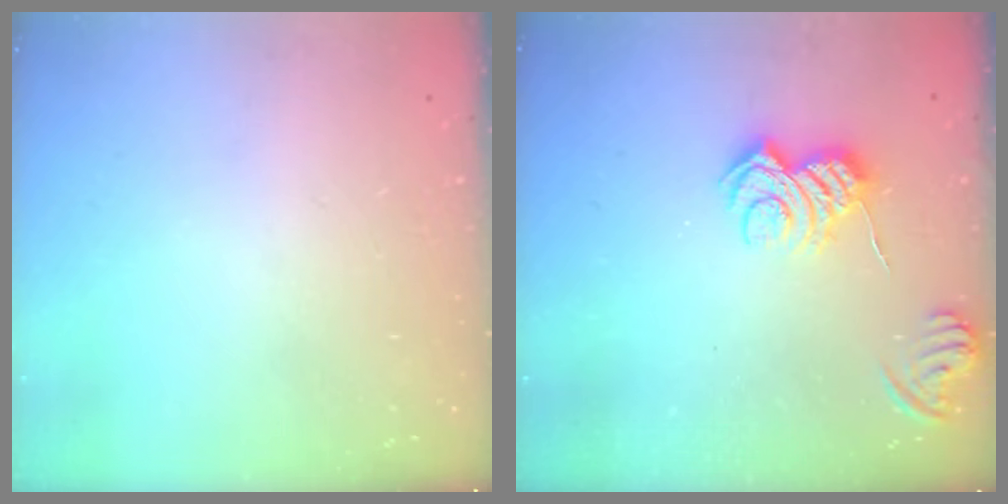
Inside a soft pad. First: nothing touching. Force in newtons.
{"total": 7.8, "press": 7.7, "slide": 0.9}